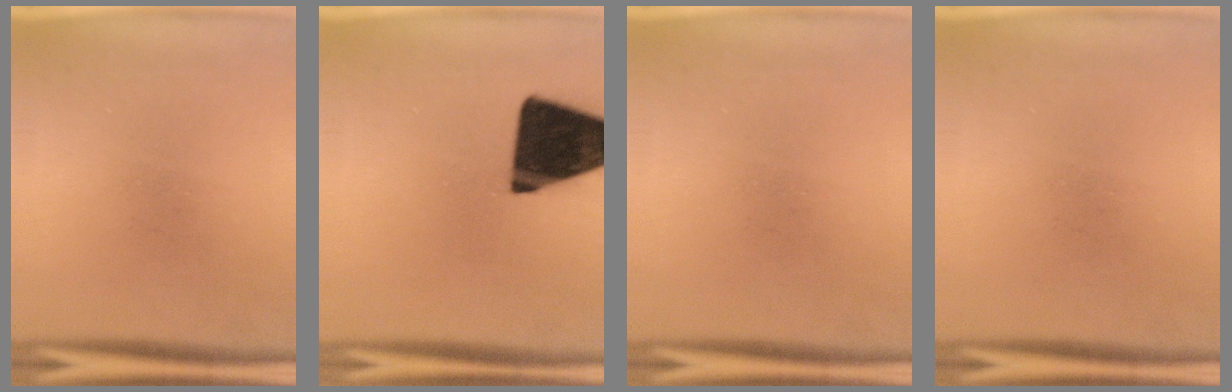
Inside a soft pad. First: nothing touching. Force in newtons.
{"total": 19.2}
{"total": 0.0}
{"total": 0.0}